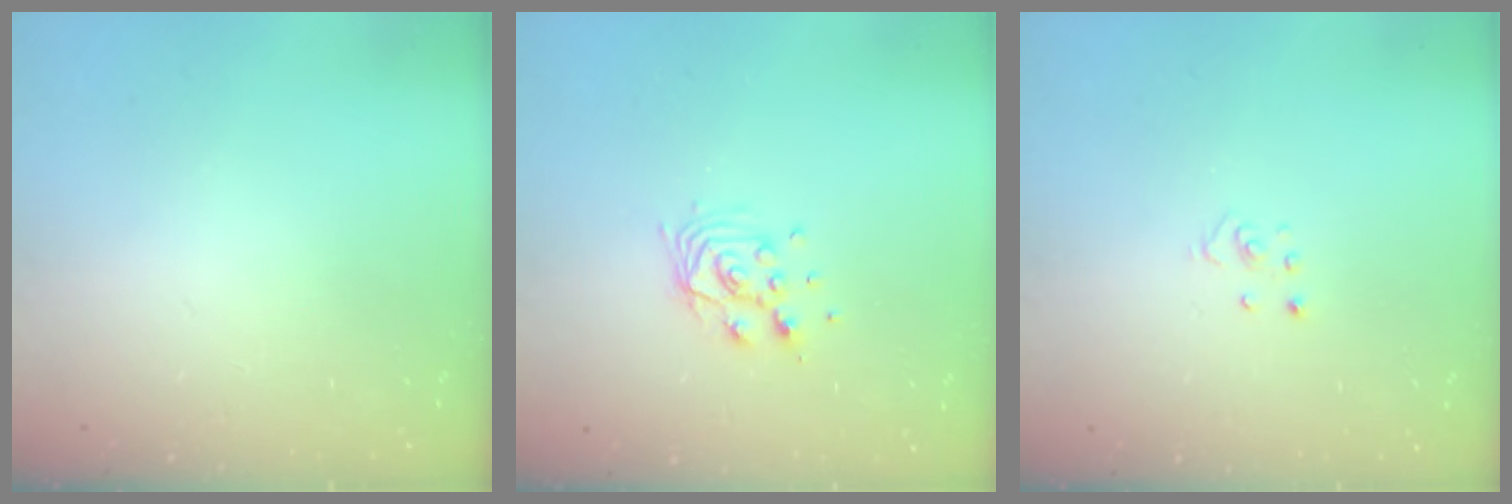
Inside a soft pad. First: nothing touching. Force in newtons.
{"total": 8.9, "press": 8.9, "slide": 1.0}
{"total": 2.3, "press": 2.3, "slide": 0.2}